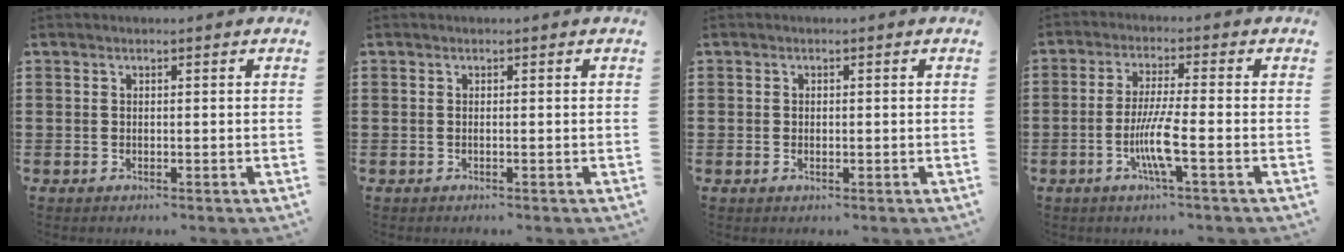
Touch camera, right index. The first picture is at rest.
{"total": 0.0}
{"total": 0.8, "force": [-0.1, 0.6, 0.5], "torque": [-0.011, 0.002, -0.003]}
{"total": 6.9, "force": [-2.3, 0.5, 6.5], "torque": [-0.136, -0.016, -0.049]}